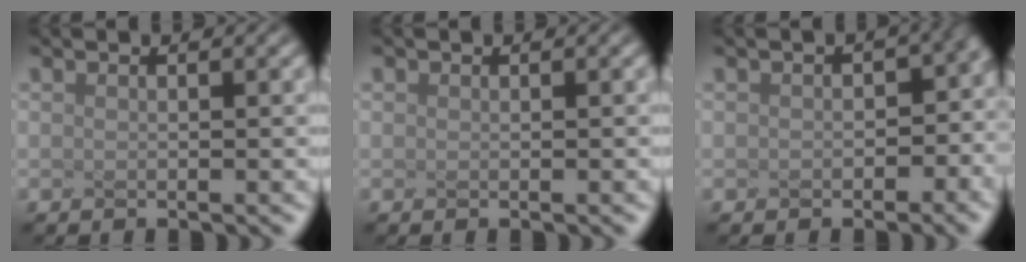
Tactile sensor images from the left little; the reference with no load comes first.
{"total": 0.9, "force": [-0.3, -0.5, -0.7], "torque": [-0.004, -0.009, 0.014]}
{"total": 3.6, "force": [-1.3, 2.1, 2.6], "torque": [-0.030, 0.000, 0.031]}